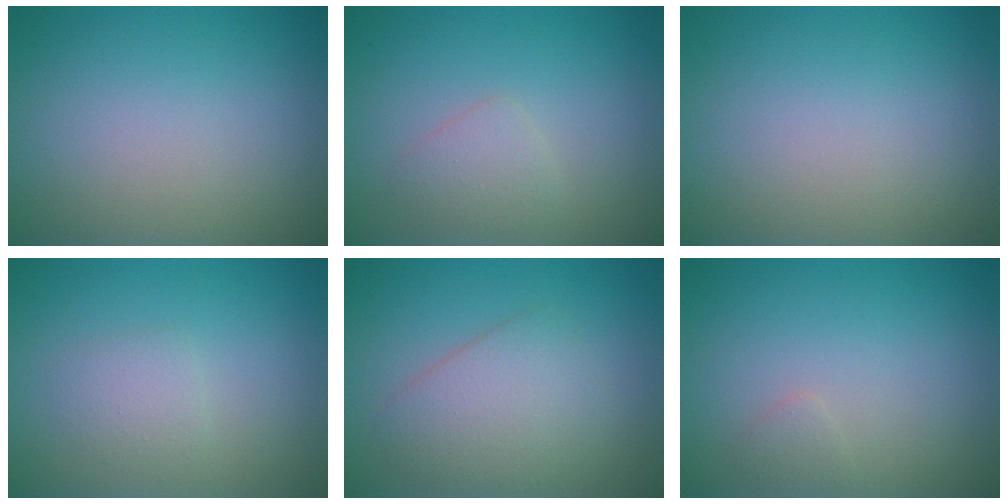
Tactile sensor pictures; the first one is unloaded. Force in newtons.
{"total": 1.6, "press": 1.6, "slide": 0.1}
{"total": 0.0}
{"total": 1.6, "press": 1.6, "slide": 0.1}
{"total": 3.7, "press": 3.7, "slide": 0.1}
{"total": 0.7, "press": 0.7, "slide": 0.0}